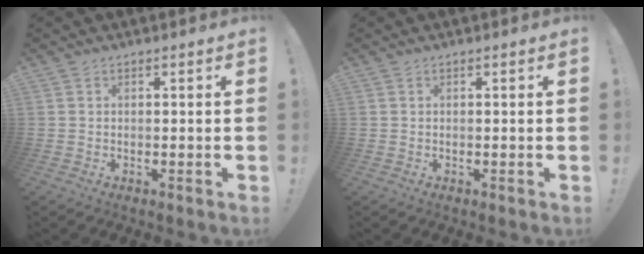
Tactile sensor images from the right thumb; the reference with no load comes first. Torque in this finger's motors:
{"motor_torque": [-0.12, 0.12, 0.08, -0.10, 0.07]}